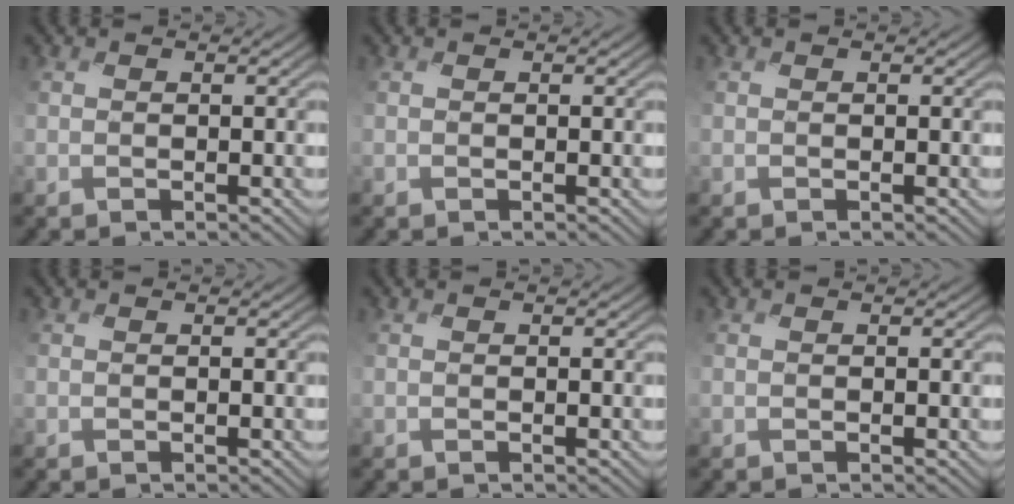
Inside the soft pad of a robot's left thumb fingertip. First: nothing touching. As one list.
[{"total": 0.0}, {"total": 0.0}, {"total": 0.0}, {"total": 0.0}, {"total": 0.0}]